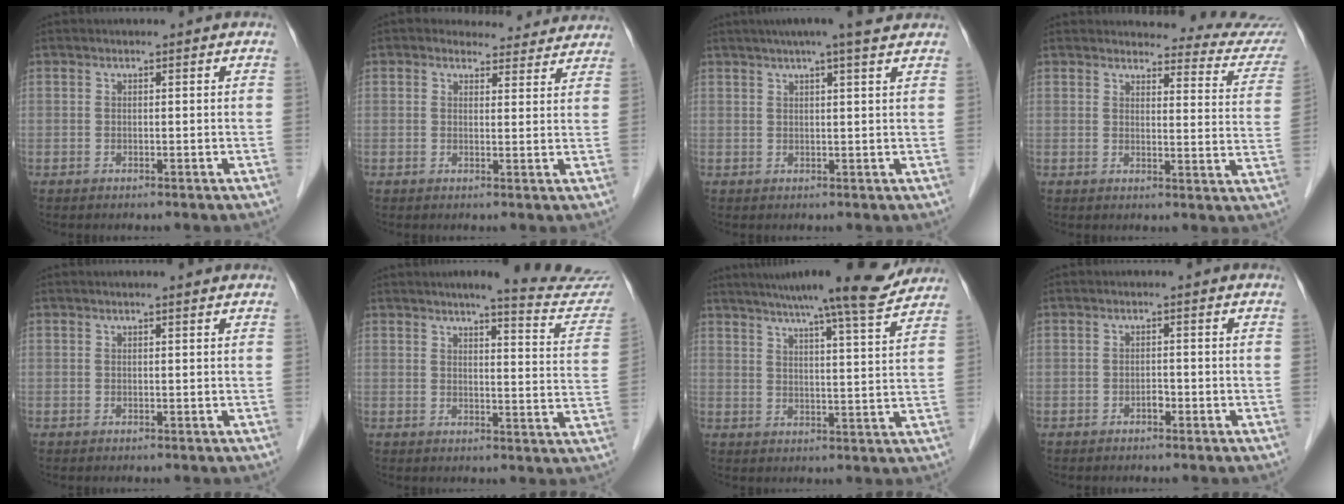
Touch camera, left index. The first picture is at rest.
{"total": 7.5, "force": [6.9, 2.8, 0.6], "torque": [0.014, 0.008, 0.063]}
{"total": 8.9, "force": [7.3, 0.2, 5.2], "torque": [-0.078, 0.028, 0.088]}
{"total": 14.7, "force": [14.4, 2.1, 2.1], "torque": [0.013, -0.081, 0.125]}
{"total": 1.0, "force": [0.8, 0.0, 0.6], "torque": [-0.013, 0.007, 0.014]}
{"total": 13.6, "force": [12.7, 0.3, 4.8], "torque": [-0.048, -0.058, 0.131]}
{"total": 15.9, "force": [13.9, 0.0, 7.8], "torque": [-0.119, -0.001, 0.183]}
{"total": 1.1, "force": [-0.7, 0.5, 0.6], "torque": [-0.010, 0.003, -0.011]}